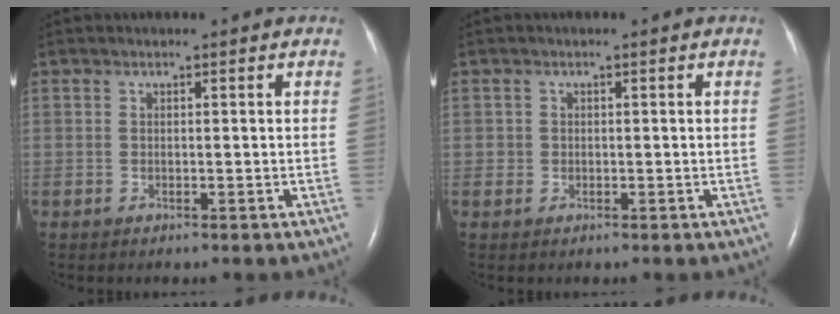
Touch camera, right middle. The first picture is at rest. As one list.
[{"total": 0.8, "force": [-0.1, 0.8, 0.0], "torque": [0.005, 0.006, -0.002]}]